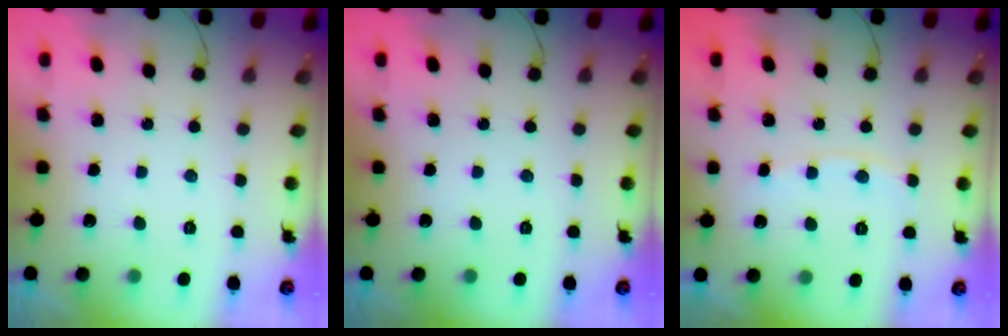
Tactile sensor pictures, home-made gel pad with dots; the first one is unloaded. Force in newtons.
{"total": 0.0}
{"total": 4.2, "press": 4.2, "slide": 0.7}